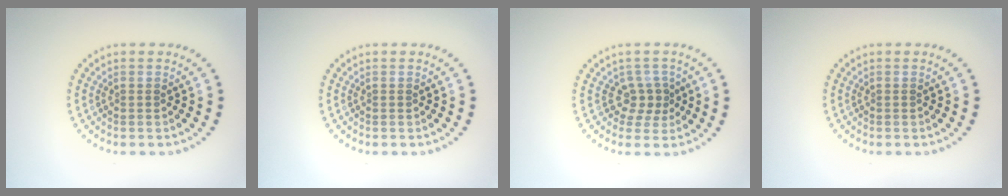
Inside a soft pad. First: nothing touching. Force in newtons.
{"total": 0.0}
{"total": 2.1, "press": 1.6, "slide": 1.4}
{"total": 0.0}